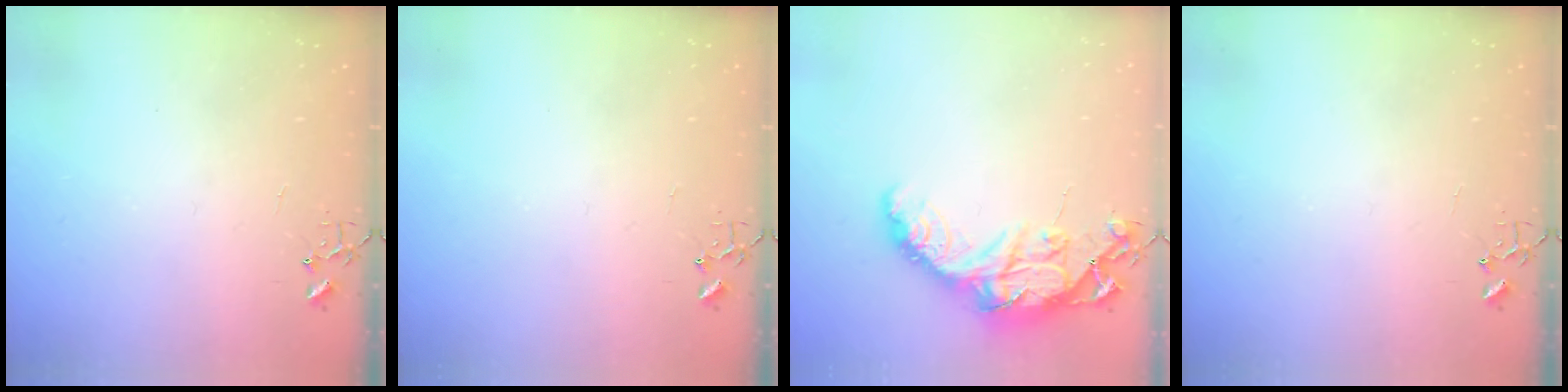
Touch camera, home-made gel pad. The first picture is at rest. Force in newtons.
{"total": 0.0}
{"total": 17.0, "press": 17.0, "slide": 1.3}
{"total": 0.0}